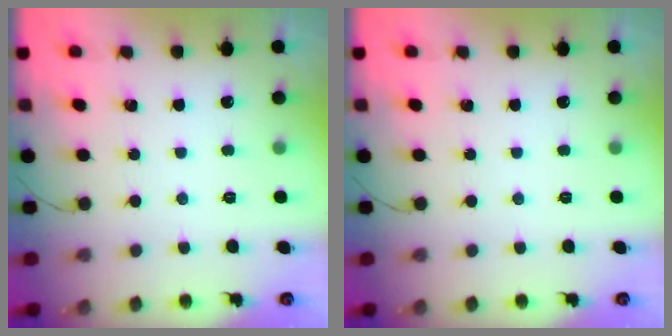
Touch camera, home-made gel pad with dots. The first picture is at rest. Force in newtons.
{"total": 0.0}